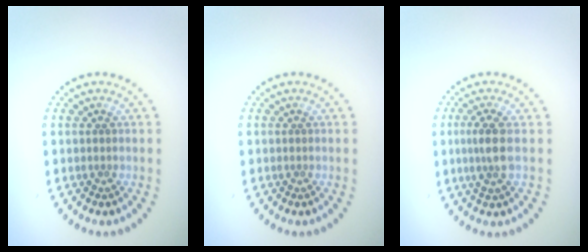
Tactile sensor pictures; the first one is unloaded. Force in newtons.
{"total": 0.0}
{"total": 2.6, "press": 2.4, "slide": 1.1}